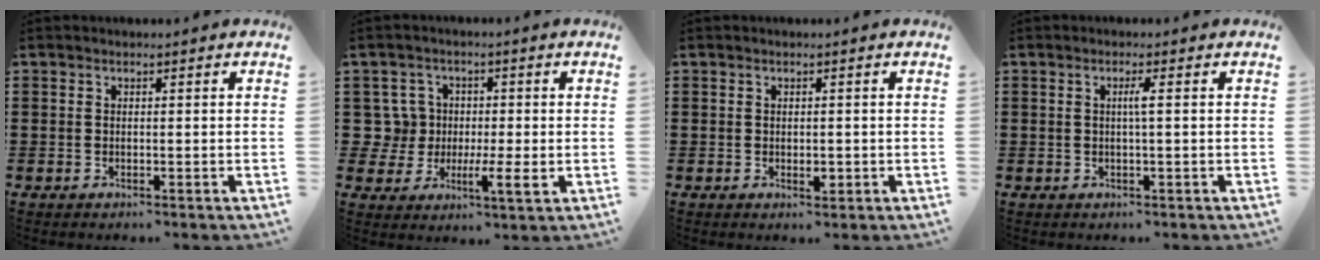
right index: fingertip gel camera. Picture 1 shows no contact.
{"total": 5.6, "force": [-0.3, 4.5, 3.3], "torque": [-0.084, 0.009, -0.004]}
{"total": 1.2, "force": [-0.2, 0.8, 1.0], "torque": [-0.018, 0.001, -0.003]}
{"total": 1.6, "force": [0.0, -0.2, 1.6], "torque": [-0.031, -0.002, -0.003]}